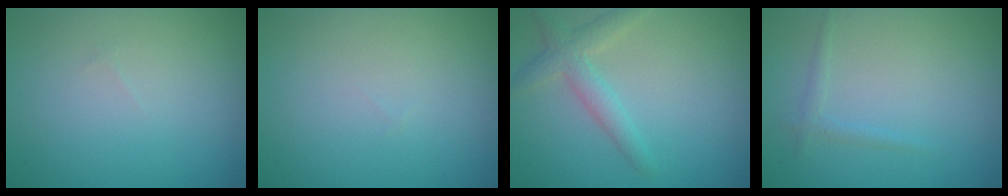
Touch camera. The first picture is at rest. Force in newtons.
{"total": 0.0}
{"total": 2.8, "press": 2.8, "slide": 0.1}
{"total": 0.9, "press": 0.9, "slide": 0.1}